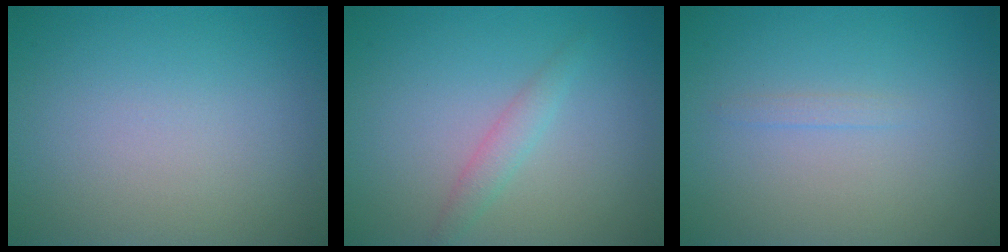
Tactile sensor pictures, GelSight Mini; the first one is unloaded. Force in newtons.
{"total": 1.5, "press": 1.5, "slide": 0.1}
{"total": 0.6, "press": 0.6, "slide": 0.1}